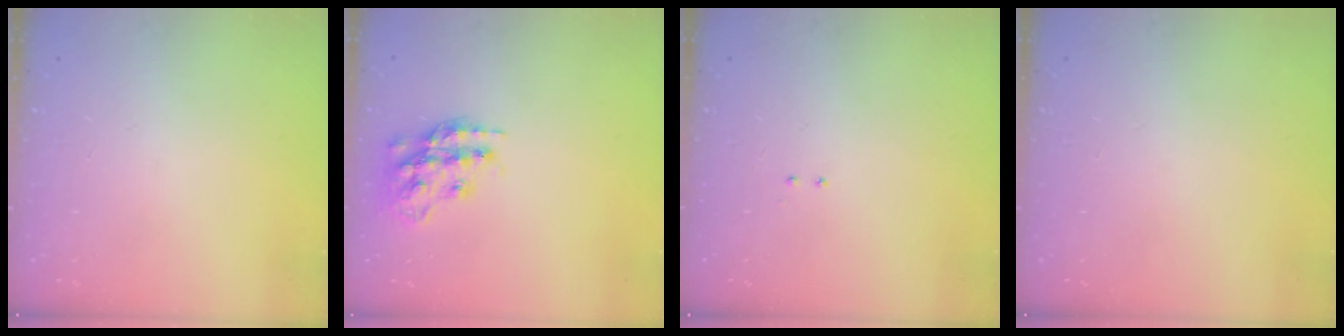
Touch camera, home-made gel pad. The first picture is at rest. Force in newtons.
{"total": 17.3, "press": 17.3, "slide": 1.4}
{"total": 2.0, "press": 2.0, "slide": 0.4}
{"total": 0.0}